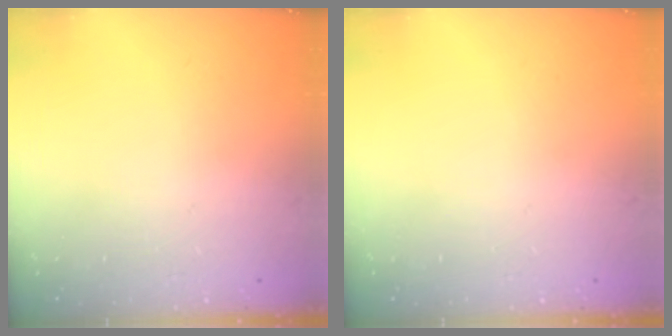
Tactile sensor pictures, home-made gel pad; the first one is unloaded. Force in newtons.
{"total": 0.0}